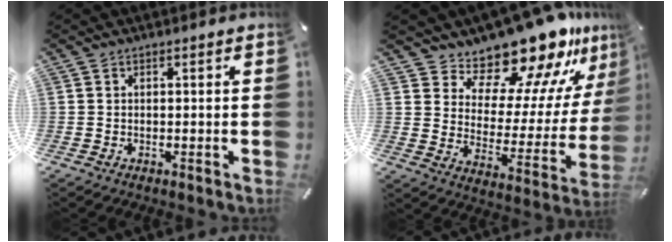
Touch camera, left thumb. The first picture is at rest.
{"total": 18.0, "force": [16.5, 5.6, 4.5], "torque": [-0.071, -0.159, 0.276]}